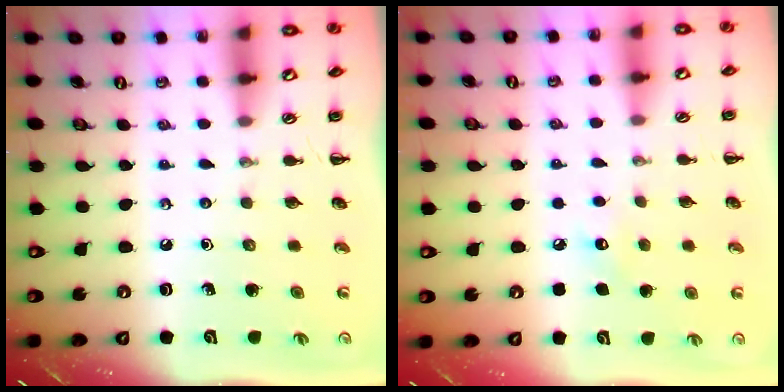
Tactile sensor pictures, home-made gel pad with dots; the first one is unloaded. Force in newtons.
{"total": 5.1, "press": 4.9, "slide": 1.3}